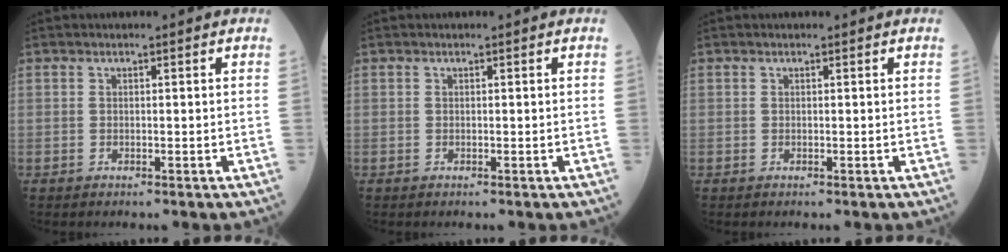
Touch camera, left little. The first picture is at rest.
{"total": 0.0}
{"total": 0.0}